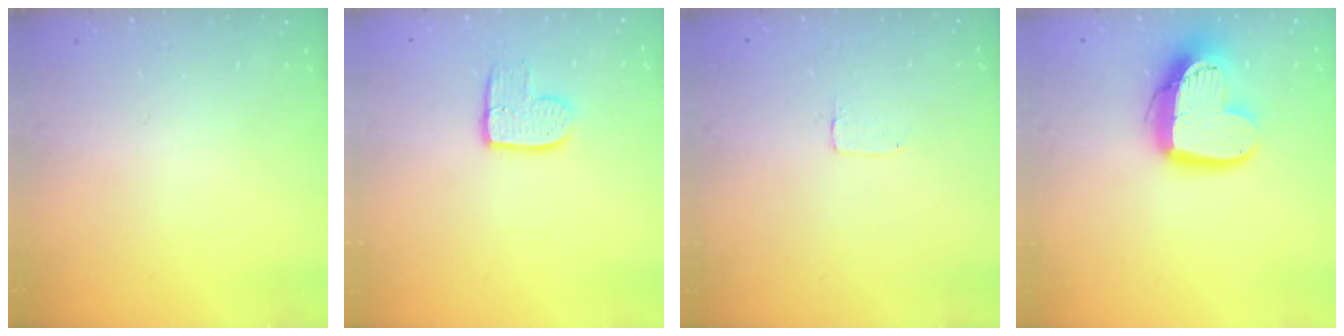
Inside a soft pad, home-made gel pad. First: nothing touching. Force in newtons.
{"total": 9.7, "press": 9.6, "slide": 0.7}
{"total": 2.0, "press": 2.0, "slide": 0.0}
{"total": 15.8, "press": 15.8, "slide": 1.3}